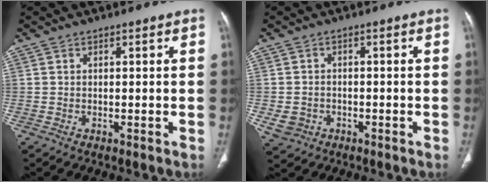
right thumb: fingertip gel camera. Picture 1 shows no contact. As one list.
[{"total": 3.7, "force": [-1.2, 3.2, 1.2], "torque": [-0.018, 0.007, -0.014]}]